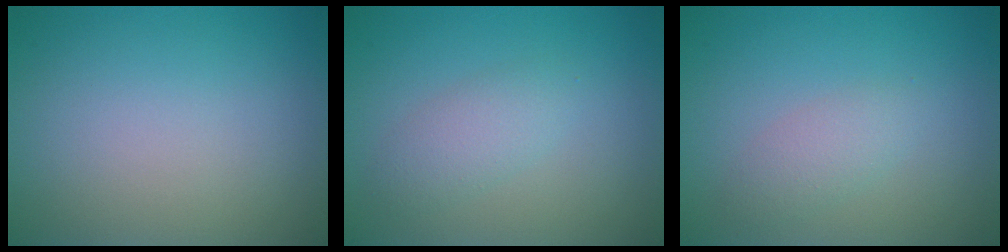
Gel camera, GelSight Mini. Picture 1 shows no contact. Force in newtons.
{"total": 2.2, "press": 2.2, "slide": 0.1}
{"total": 1.9, "press": 1.9, "slide": 0.0}